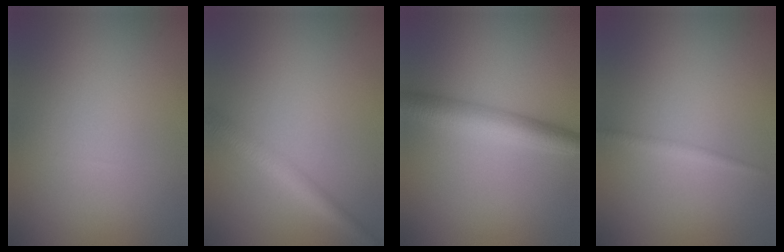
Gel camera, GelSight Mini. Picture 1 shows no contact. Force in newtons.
{"total": 3.3, "press": 3.3, "slide": 0.1}
{"total": 4.5, "press": 4.5, "slide": 0.1}
{"total": 0.9, "press": 0.9, "slide": 0.0}